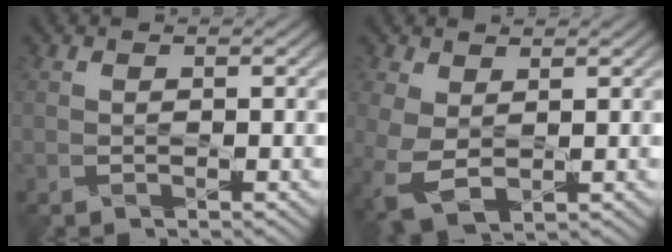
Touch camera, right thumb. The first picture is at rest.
{"total": 4.7, "force": [-0.7, 2.8, 3.7], "torque": [-0.107, -0.007, -0.015]}